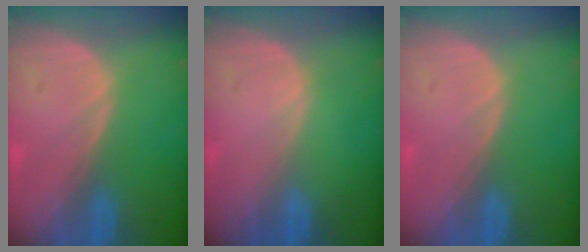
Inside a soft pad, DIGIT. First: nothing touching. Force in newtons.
{"total": 0.0}
{"total": 0.0}